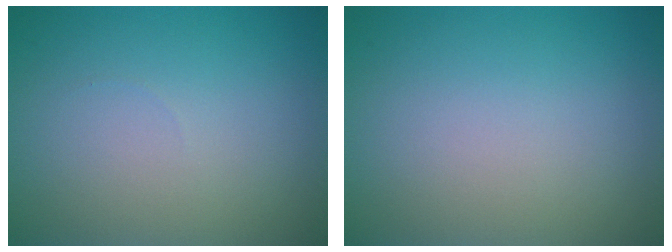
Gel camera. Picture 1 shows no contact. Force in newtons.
{"total": 0.0}